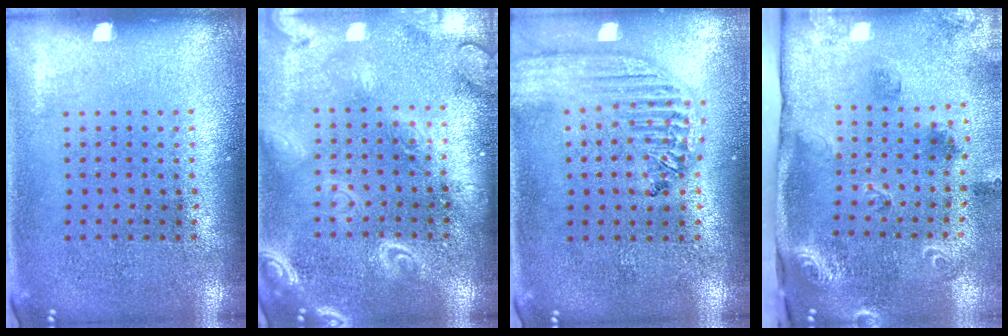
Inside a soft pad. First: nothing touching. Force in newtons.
{"total": 3.8, "press": 3.8, "slide": 0.5}
{"total": 2.1, "press": 1.9, "slide": 1.0}
{"total": 2.1, "press": 1.8, "slide": 1.1}